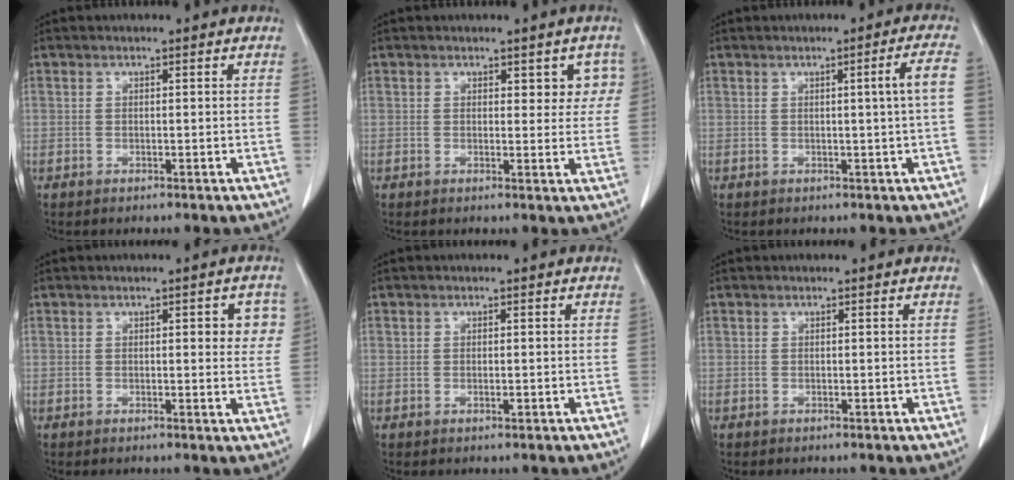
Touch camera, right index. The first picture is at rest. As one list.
[{"total": 3.6, "force": [1.6, 2.2, 2.4], "torque": [-0.007, 0.006, 0.015]}, {"total": 3.4, "force": [0.1, -1.0, 3.2], "torque": [-0.046, -0.001, 0.005]}, {"total": 3.7, "force": [1.0, 1.4, 3.2], "torque": [-0.028, 0.002, 0.008]}, {"total": 0.8, "force": [-0.1, 0.4, 0.6], "torque": [-0.011, -0.002, 0.000]}, {"total": 0.0}]